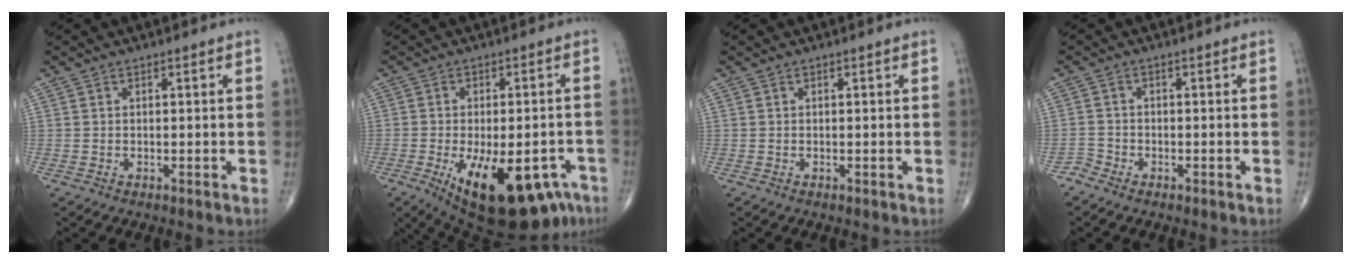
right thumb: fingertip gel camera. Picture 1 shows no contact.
{"total": 20.6, "force": [-9.8, 9.2, 15.6], "torque": [-0.188, 0.006, -0.125]}
{"total": 0.0}
{"total": 1.7, "force": [-1.5, 0.9, -0.2], "torque": [0.004, 0.001, -0.034]}